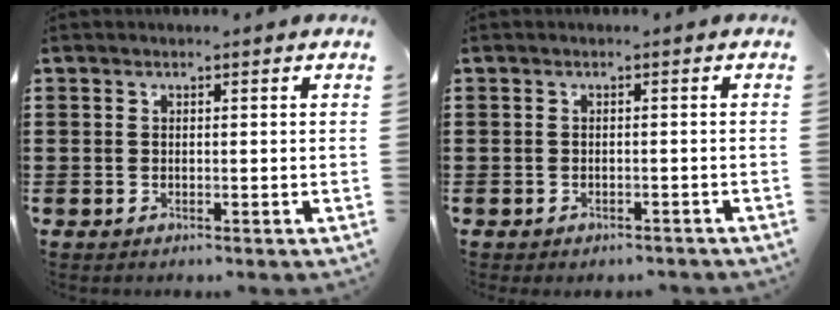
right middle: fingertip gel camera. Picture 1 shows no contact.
{"total": 0.8, "force": [-0.7, 0.2, 0.1], "torque": [-0.005, -0.001, -0.015]}